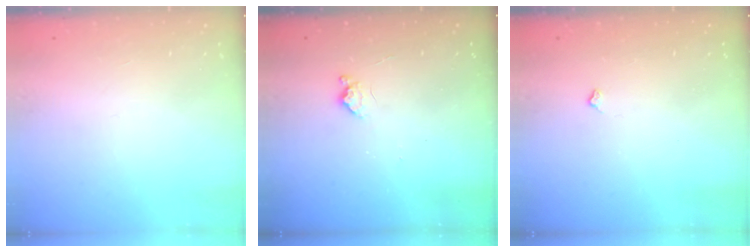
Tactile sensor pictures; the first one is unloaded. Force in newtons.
{"total": 6.2, "press": 6.1, "slide": 0.8}
{"total": 2.4, "press": 2.4, "slide": 0.5}